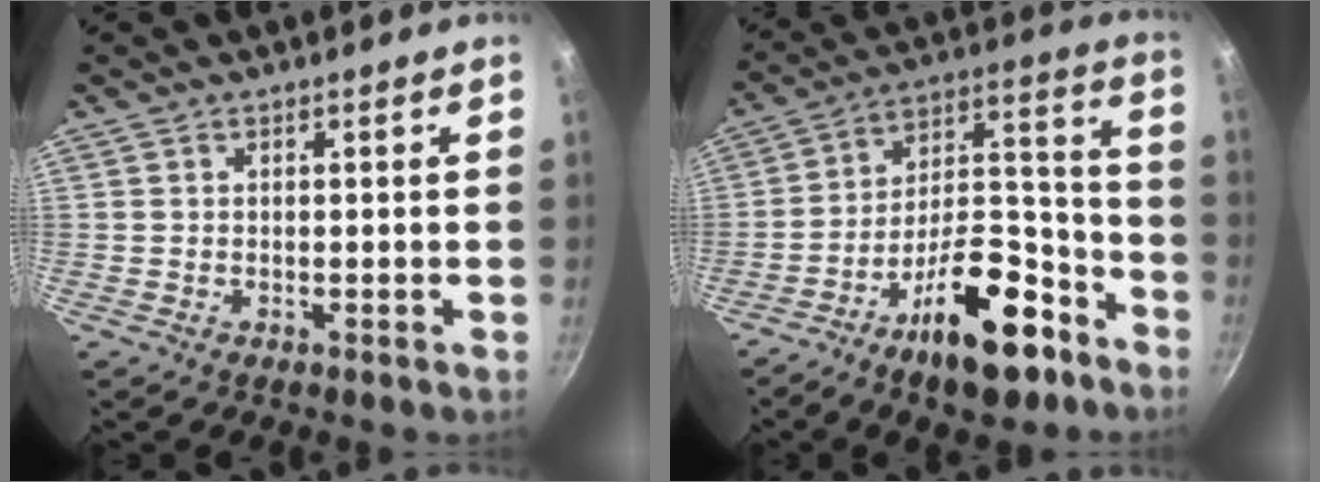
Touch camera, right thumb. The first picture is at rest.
{"total": 20.0, "force": [-11.7, 8.7, 13.7], "torque": [-0.174, 0.099, -0.184]}